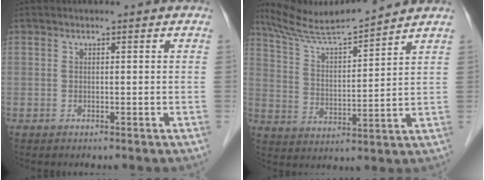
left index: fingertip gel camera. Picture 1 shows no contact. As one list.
[{"total": 11.0, "force": [10.3, -1.2, 3.7], "torque": [-0.076, 0.008, 0.189]}]